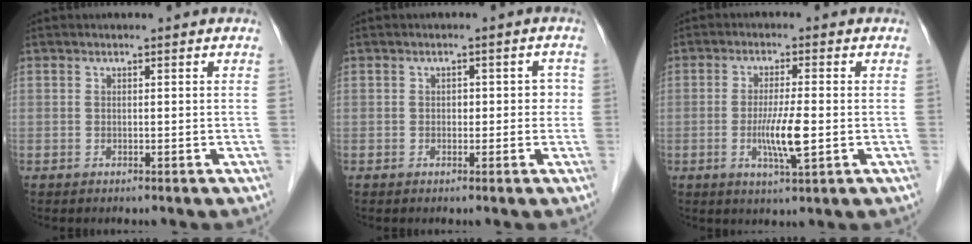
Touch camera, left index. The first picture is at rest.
{"total": 2.7, "force": [0.0, 2.0, 1.8], "torque": [-0.011, 0.018, -0.002]}
{"total": 5.8, "force": [-1.0, 0.2, 5.7], "torque": [-0.113, -0.014, -0.019]}